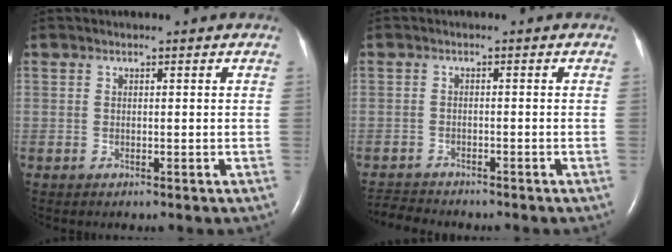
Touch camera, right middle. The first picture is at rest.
{"total": 4.0, "force": [-3.9, 0.4, 0.4], "torque": [-0.003, -0.015, -0.066]}